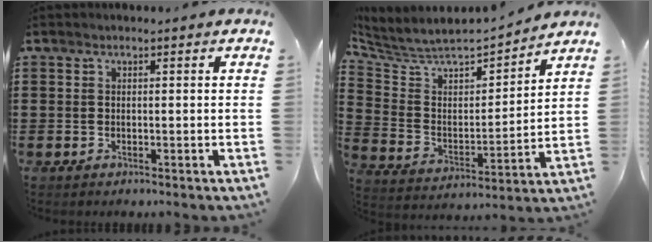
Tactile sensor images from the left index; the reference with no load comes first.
{"total": 4.8, "force": [4.3, 1.7, 1.1], "torque": [-0.051, -0.039, 0.067]}